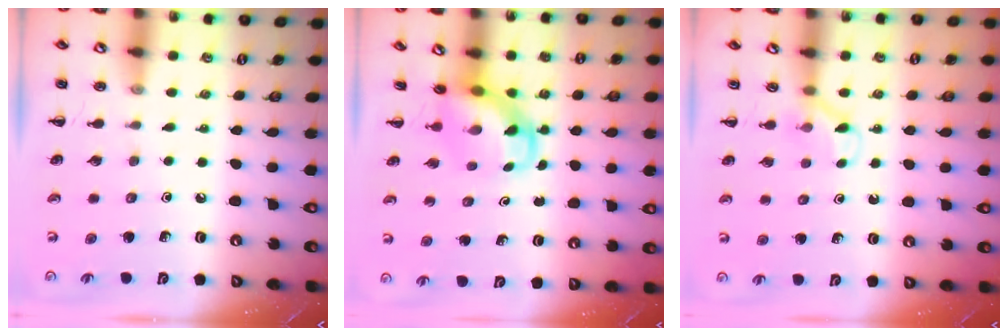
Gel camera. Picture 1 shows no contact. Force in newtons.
{"total": 4.2, "press": 4.1, "slide": 0.8}
{"total": 5.4, "press": 5.2, "slide": 1.5}